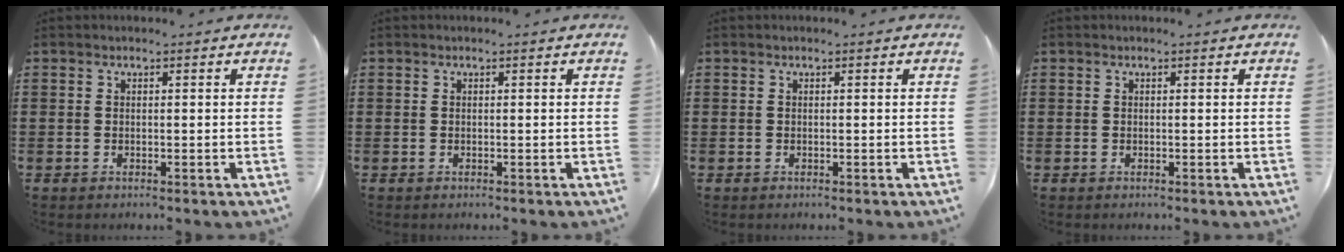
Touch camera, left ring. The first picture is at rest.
{"total": 0.0}
{"total": 0.0}
{"total": 0.0}